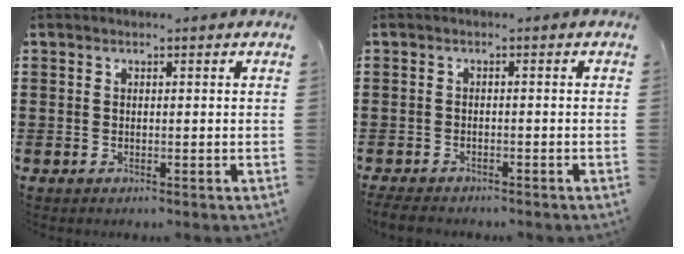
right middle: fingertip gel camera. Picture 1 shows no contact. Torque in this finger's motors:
{"motor_torque": [1.03, -0.25, 0.19, 0.08]}